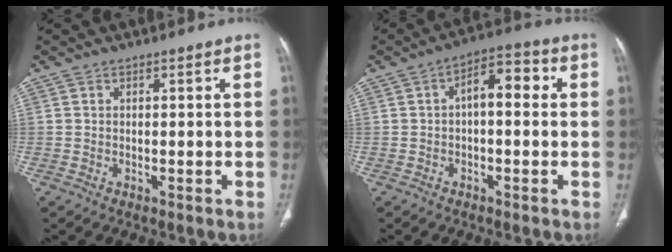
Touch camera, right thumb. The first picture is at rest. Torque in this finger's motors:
{"motor_torque": [-0.31, 0.76, 0.31, 0.26, 0.04]}